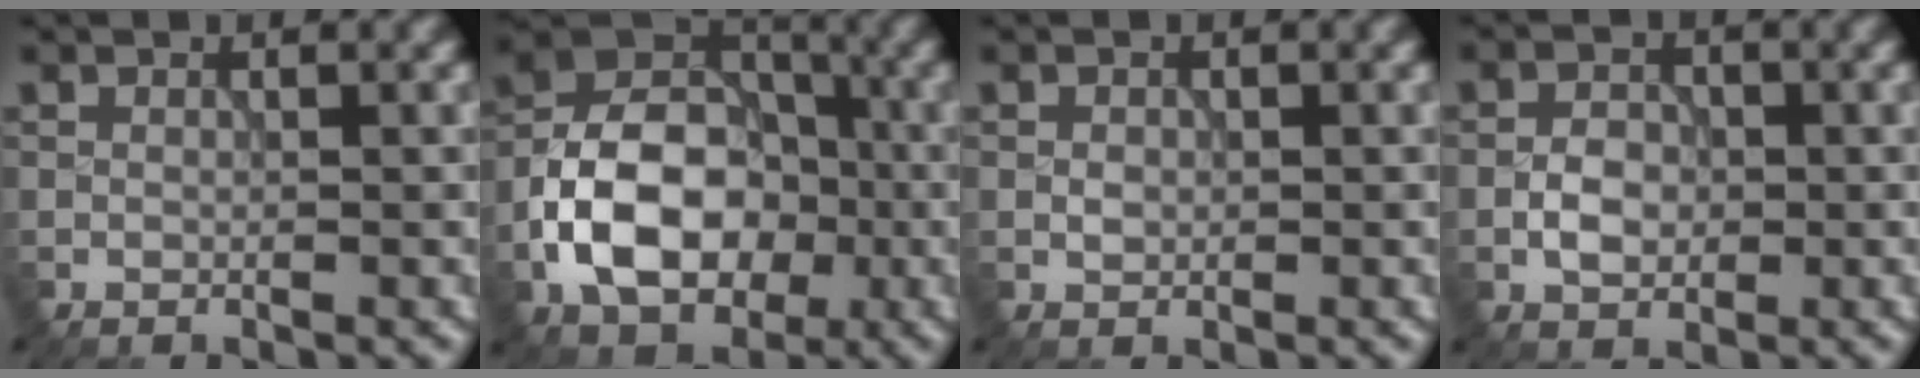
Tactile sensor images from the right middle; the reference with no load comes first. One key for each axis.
{"total": 10.3, "fx": -3.0, "fy": 7.1, "fz": 6.8, "tx": -0.120, "ty": 0.012, "tz": -0.063}
{"total": 0.8, "fx": -0.1, "fy": 0.6, "fz": 0.5, "tx": -0.007, "ty": -0.001, "tz": -0.002}
{"total": 2.6, "fx": -0.6, "fy": 1.8, "fz": 1.7, "tx": -0.028, "ty": 0.003, "tz": -0.015}